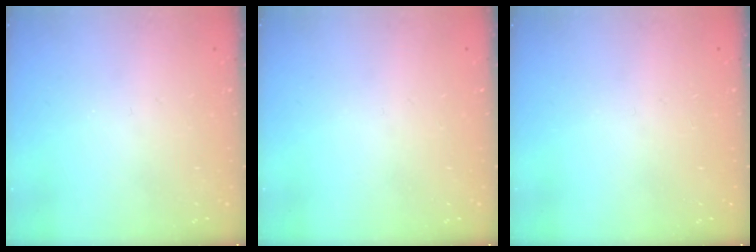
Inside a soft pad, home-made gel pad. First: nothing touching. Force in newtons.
{"total": 0.0}
{"total": 0.0}